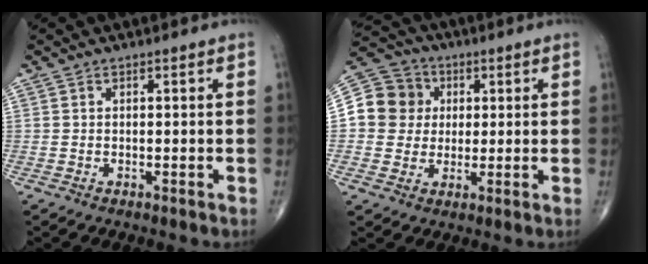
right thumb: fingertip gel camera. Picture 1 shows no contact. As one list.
[{"total": 10.3, "force": [1.2, 9.8, 3.0], "torque": [-0.030, 0.013, 0.012]}]